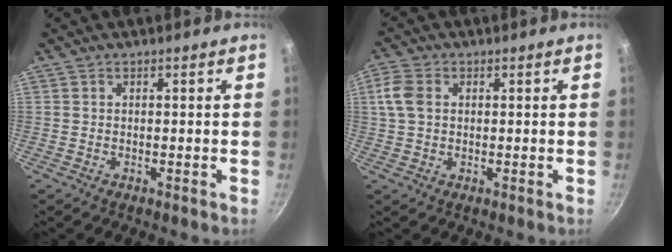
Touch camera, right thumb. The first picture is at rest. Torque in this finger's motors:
{"motor_torque": [-0.03, 0.06, 0.67, -0.19, 0.03]}